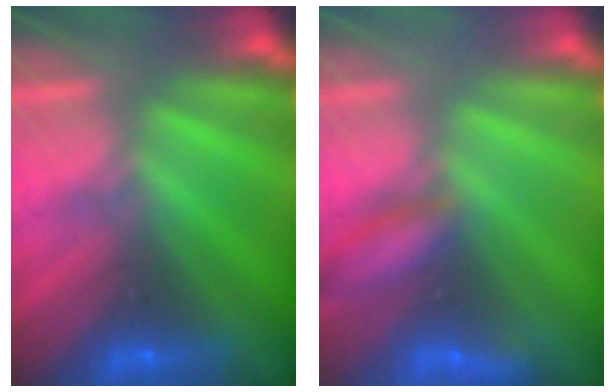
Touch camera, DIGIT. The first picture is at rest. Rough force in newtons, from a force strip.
{"total": 2.1}